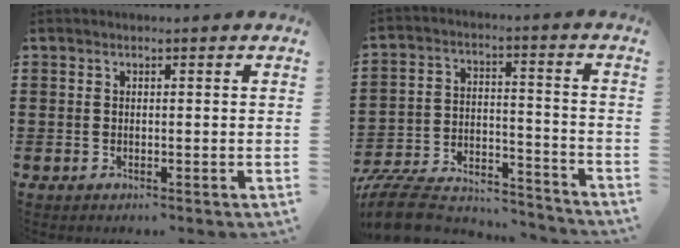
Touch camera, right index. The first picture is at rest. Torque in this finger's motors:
{"motor_torque": [-1.21, 0.93, -0.85, -0.21]}